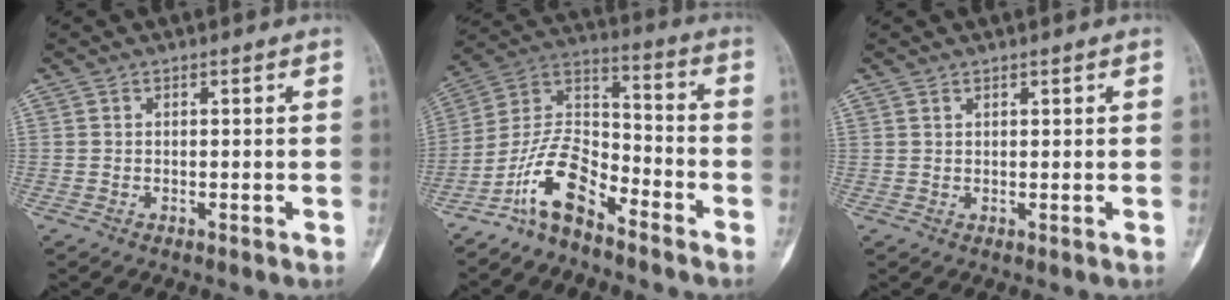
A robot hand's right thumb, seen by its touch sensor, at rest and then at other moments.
{"total": 11.8, "force": [-8.2, 5.0, 6.8], "torque": [-0.121, 0.087, -0.168]}
{"total": 0.5, "force": [0.4, 0.2, 0.1], "torque": [0.008, 0.001, 0.006]}